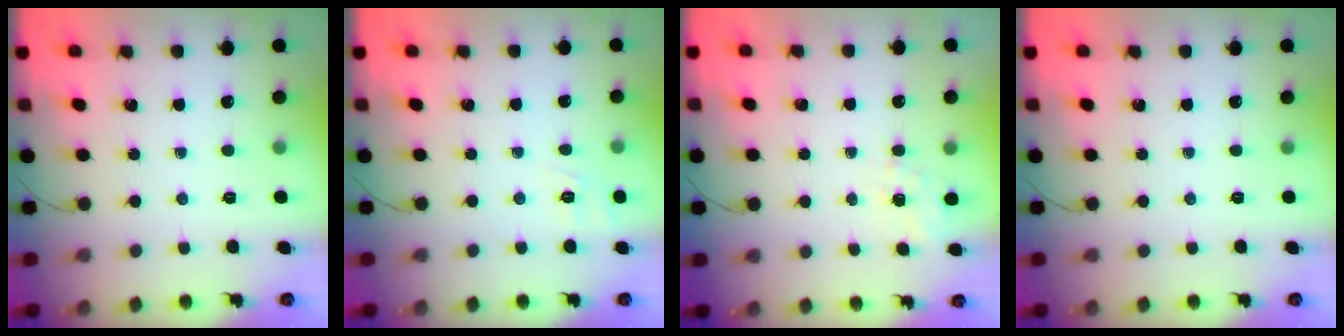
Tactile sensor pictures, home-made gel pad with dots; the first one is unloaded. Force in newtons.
{"total": 2.0, "press": 0.9, "slide": 1.8}
{"total": 1.5, "press": 1.1, "slide": 1.1}
{"total": 0.0}